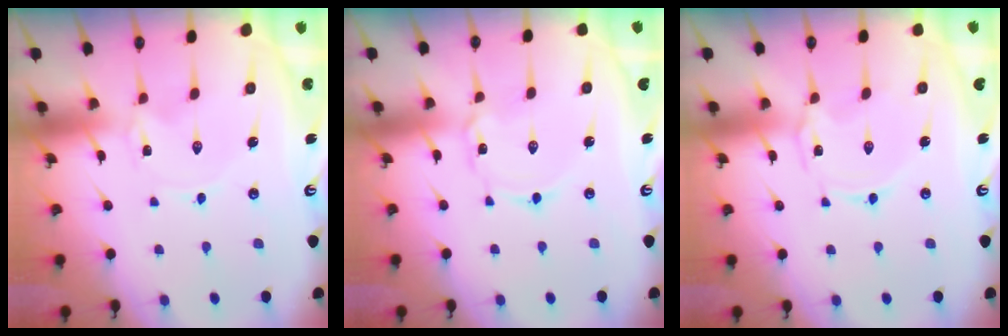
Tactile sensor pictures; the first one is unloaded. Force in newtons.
{"total": 2.0, "press": 2.0, "slide": 0.2}
{"total": 1.2, "press": 1.1, "slide": 0.4}